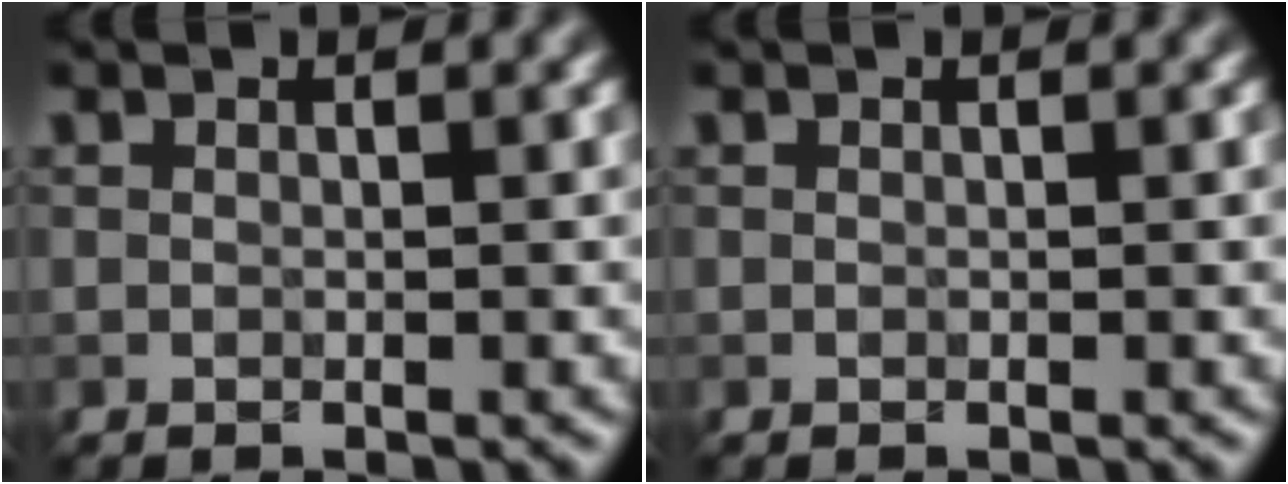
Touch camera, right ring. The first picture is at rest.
{"total": 0.0}